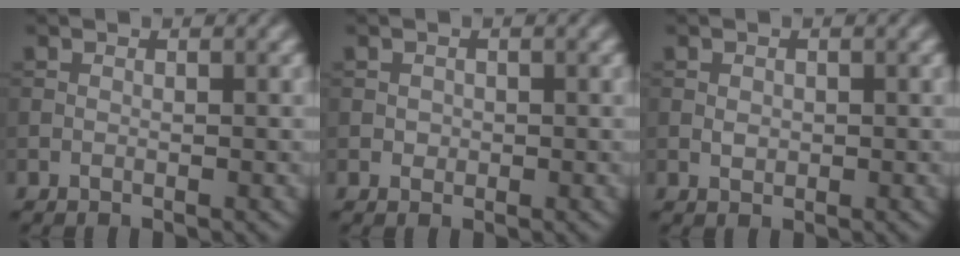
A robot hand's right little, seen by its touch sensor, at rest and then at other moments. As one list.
[{"total": 0.7, "force": [0.1, 0.7, 0.2], "torque": [0.001, -0.002, 0.000]}, {"total": 1.0, "force": [0.0, 0.8, 0.6], "torque": [-0.011, -0.001, 0.000]}]